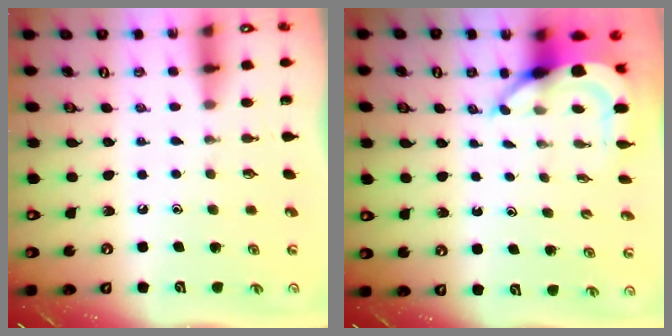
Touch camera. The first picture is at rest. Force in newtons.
{"total": 6.5, "press": 6.4, "slide": 0.9}